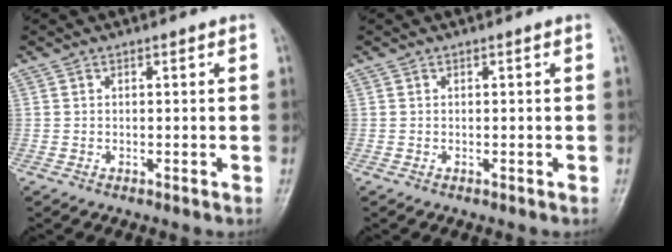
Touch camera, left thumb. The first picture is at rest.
{"total": 0.0}